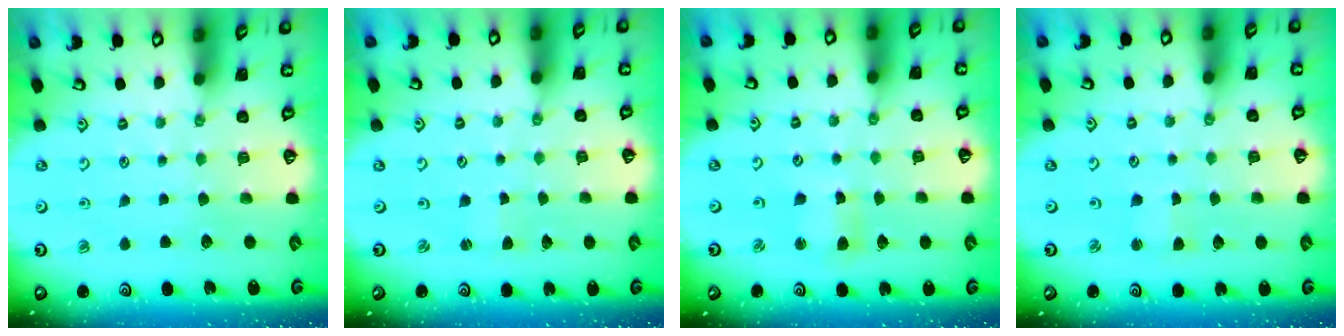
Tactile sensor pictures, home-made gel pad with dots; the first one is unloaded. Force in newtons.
{"total": 0.8, "press": 0.8, "slide": 0.1}
{"total": 3.9, "press": 3.8, "slide": 0.5}
{"total": 2.3, "press": 2.3, "slide": 0.3}